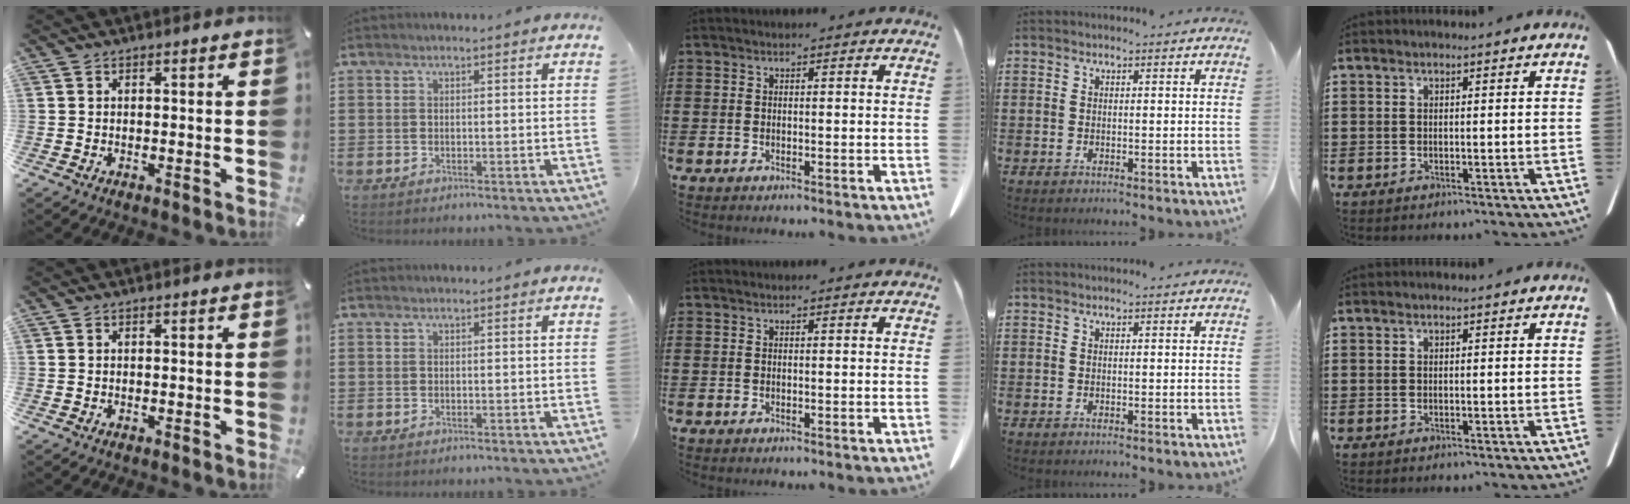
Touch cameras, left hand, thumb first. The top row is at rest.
{}